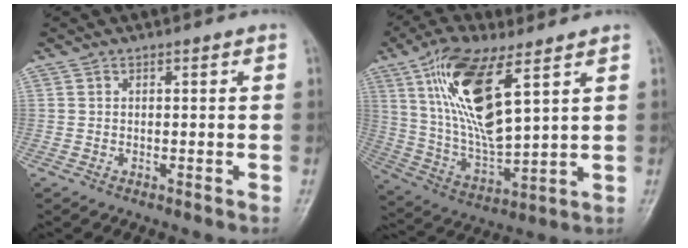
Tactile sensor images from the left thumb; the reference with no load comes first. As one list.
[{"total": 17.6, "force": [7.7, 6.0, 14.7], "torque": [-0.278, -0.030, 0.152]}]